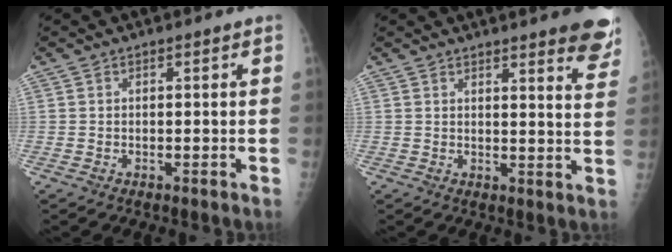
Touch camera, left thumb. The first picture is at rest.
{"total": 10.1, "force": [7.7, 1.7, 6.3], "torque": [-0.047, -0.038, 0.074]}